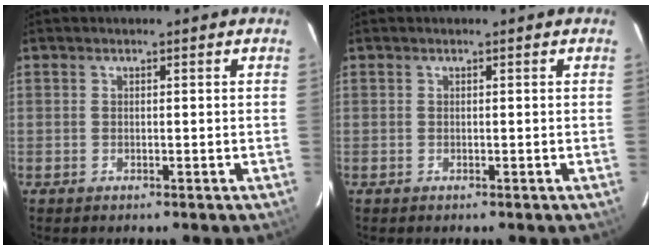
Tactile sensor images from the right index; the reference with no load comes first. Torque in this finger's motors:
{"motor_torque": [0.00, 0.00, 0.01, 0.00]}